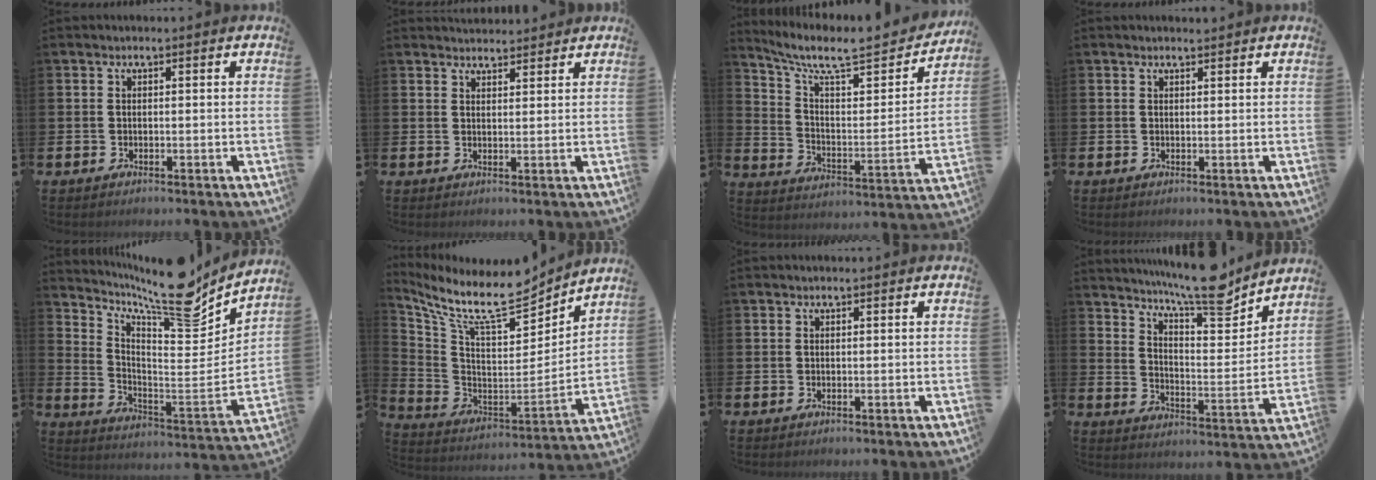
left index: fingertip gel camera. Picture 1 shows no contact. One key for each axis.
{"total": 2.9, "fx": 2.8, "fy": 0.6, "fz": 0.0, "tx": 0.004, "ty": -0.014, "tz": 0.050}
{"total": 8.3, "fx": 7.0, "fy": 2.3, "fz": 3.9, "tx": -0.097, "ty": -0.059, "tz": 0.114}
{"total": 1.1, "fx": 1.1, "fy": 0.2, "fz": 0.2, "tx": 0.005, "ty": 0.000, "tz": 0.018}
{"total": 13.1, "fx": 10.9, "fy": 2.9, "fz": 6.7, "tx": -0.122, "ty": -0.084, "tz": 0.180}
{"total": 11.9, "fx": 9.8, "fy": 2.9, "fz": 6.2, "tx": -0.148, "ty": -0.070, "tz": 0.164}
{"total": 0.0}
{"total": 11.2, "fx": 9.9, "fy": 1.7, "fz": 4.9, "tx": -0.097, "ty": -0.061, "tz": 0.172}